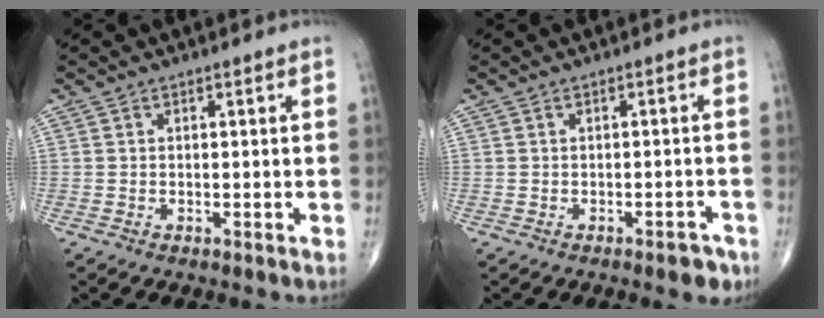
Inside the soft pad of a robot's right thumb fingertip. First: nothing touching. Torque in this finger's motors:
{"motor_torque": [0.26, 0.45, -0.12, -0.09, 0.06]}